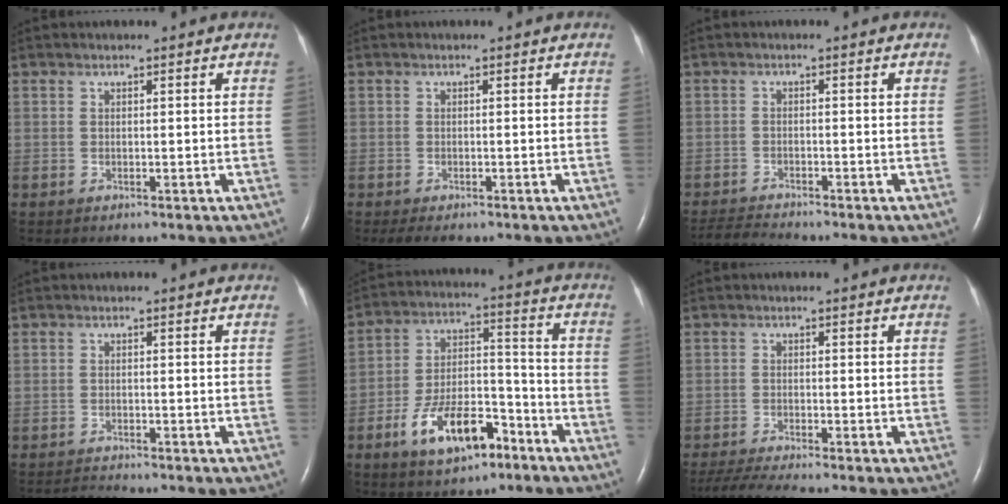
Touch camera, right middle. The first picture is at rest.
{"total": 2.9, "force": [-2.2, 1.1, 1.5], "torque": [-0.025, -0.008, -0.029]}
{"total": 3.5, "force": [-3.4, -0.4, 0.4], "torque": [-0.011, -0.020, -0.060]}
{"total": 2.0, "force": [-2.0, -0.2, 0.1], "torque": [-0.009, -0.012, -0.032]}
{"total": 12.5, "force": [-7.2, 5.3, 8.8], "torque": [-0.164, 0.014, -0.119]}
{"total": 5.4, "force": [-4.8, -0.8, 2.5], "torque": [-0.046, -0.022, -0.084]}